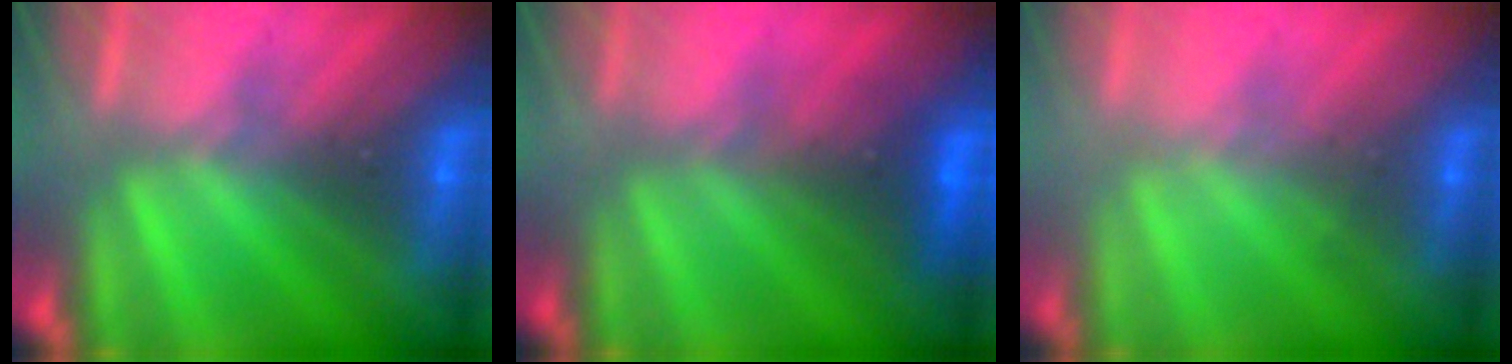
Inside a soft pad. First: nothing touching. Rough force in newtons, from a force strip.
{"total": 6.9}
{"total": 2.3}